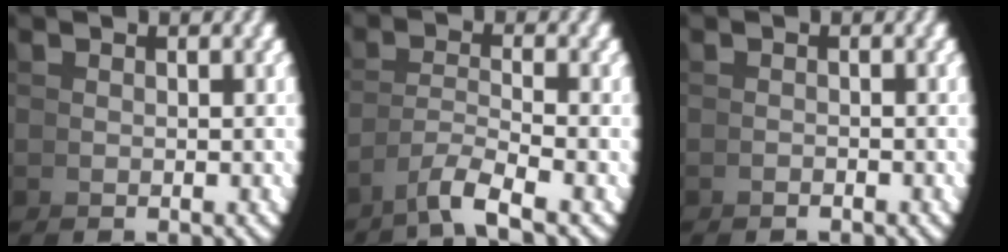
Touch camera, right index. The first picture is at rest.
{"total": 3.1, "force": [-1.9, 0.2, 2.5], "torque": [-0.045, -0.008, -0.026]}
{"total": 1.2, "force": [-0.7, -0.9, -0.5], "torque": [0.015, 0.000, -0.014]}